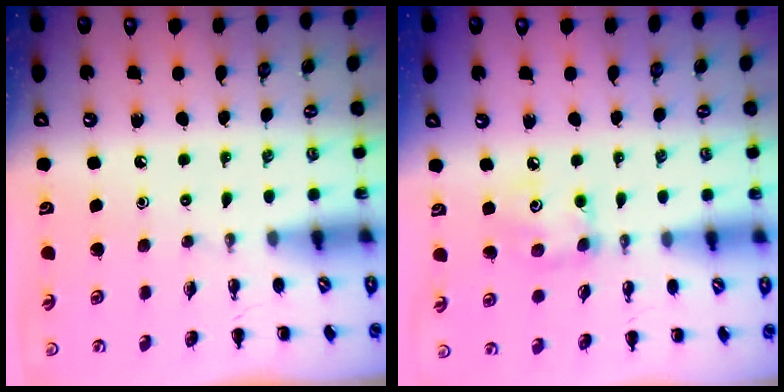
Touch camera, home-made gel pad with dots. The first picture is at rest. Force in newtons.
{"total": 5.2, "press": 5.2, "slide": 0.5}